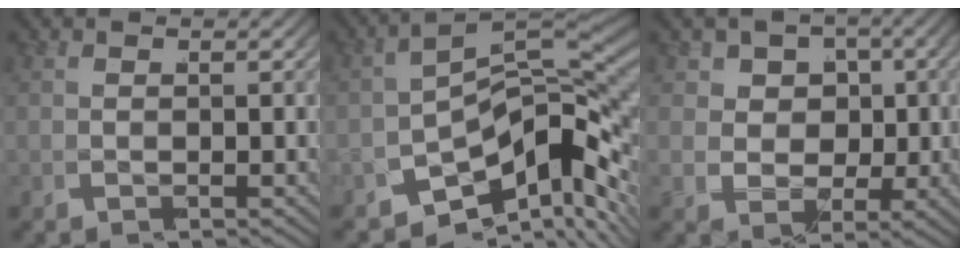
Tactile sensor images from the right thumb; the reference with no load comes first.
{"total": 11.9, "force": [-4.6, 7.0, 8.5], "torque": [-0.111, -0.026, -0.072]}
{"total": 5.6, "force": [-0.3, 5.1, 2.3], "torque": [-0.076, -0.037, 0.005]}